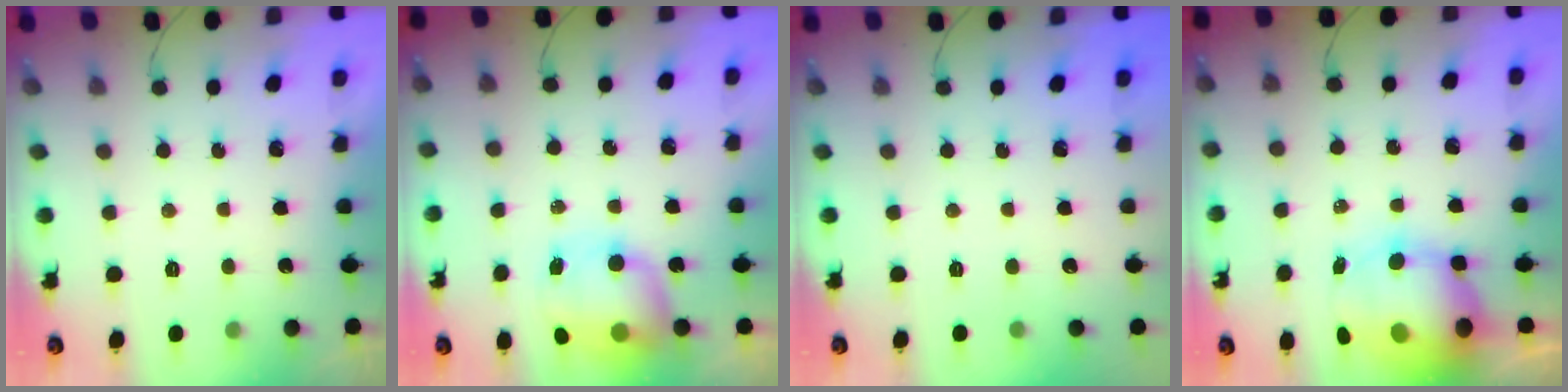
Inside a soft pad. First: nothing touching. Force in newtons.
{"total": 10.3, "press": 10.0, "slide": 2.6}
{"total": 0.0}
{"total": 11.5, "press": 11.1, "slide": 3.0}